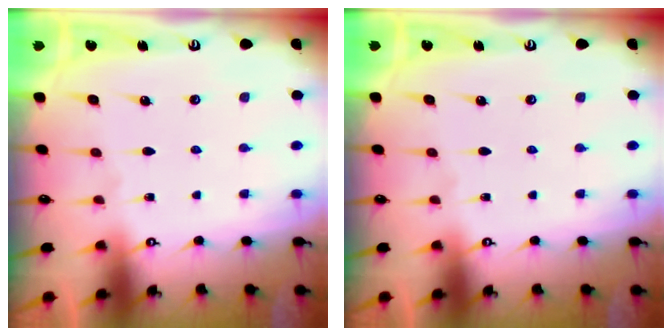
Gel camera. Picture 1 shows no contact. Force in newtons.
{"total": 0.0}